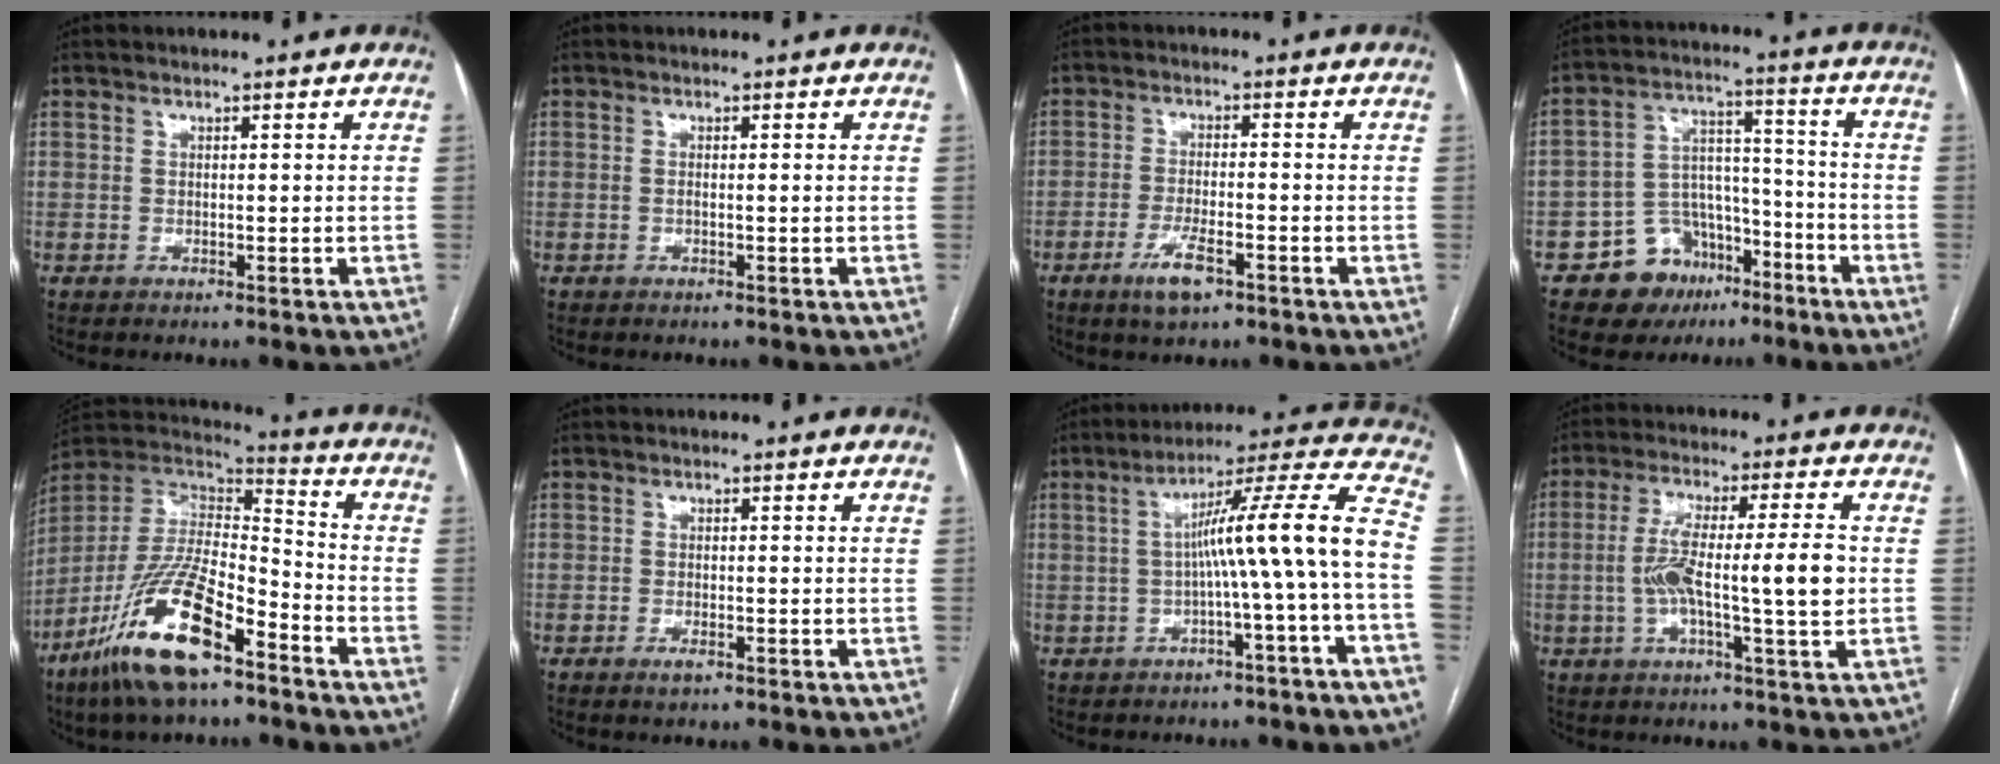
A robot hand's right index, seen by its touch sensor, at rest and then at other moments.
{"total": 0.7, "force": [-0.1, -0.1, 0.7], "torque": [-0.014, 0.000, 0.000]}
{"total": 5.3, "force": [-3.0, 1.2, 4.2], "torque": [-0.082, -0.004, -0.051]}
{"total": 10.9, "force": [-6.5, 7.9, 3.5], "torque": [-0.049, 0.045, -0.097]}
{"total": 18.7, "force": [-11.3, 4.8, 14.0], "torque": [-0.303, -0.016, -0.214]}
{"total": 1.5, "force": [-0.9, 0.3, 1.1], "torque": [-0.018, -0.001, -0.014]}
{"total": 12.5, "force": [-2.2, -1.7, 12.2], "torque": [-0.171, 0.032, -0.035]}
{"total": 11.5, "force": [-0.8, 0.6, 11.5], "torque": [-0.207, 0.015, -0.017]}